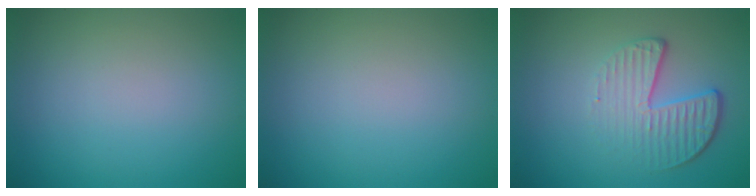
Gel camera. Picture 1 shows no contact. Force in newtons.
{"total": 0.0}
{"total": 4.4, "press": 2.9, "slide": 3.3}